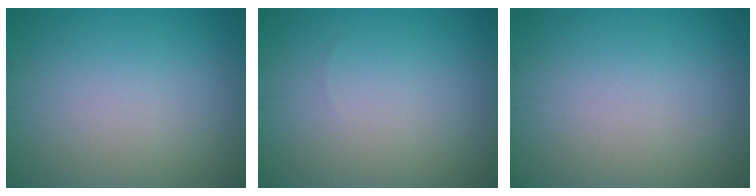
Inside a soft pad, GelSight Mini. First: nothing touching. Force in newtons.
{"total": 0.0}
{"total": 0.0}